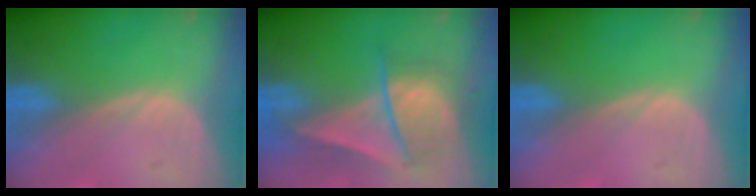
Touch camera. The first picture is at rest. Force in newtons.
{"total": 7.4, "press": 7.2, "slide": 1.6}
{"total": 0.0}